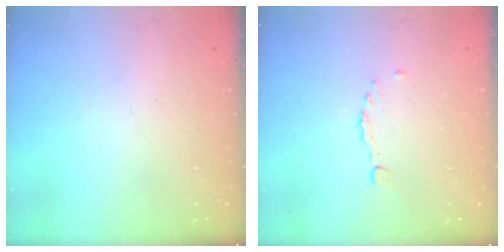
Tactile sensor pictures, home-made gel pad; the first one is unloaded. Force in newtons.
{"total": 0.6, "press": 0.5, "slide": 0.3}